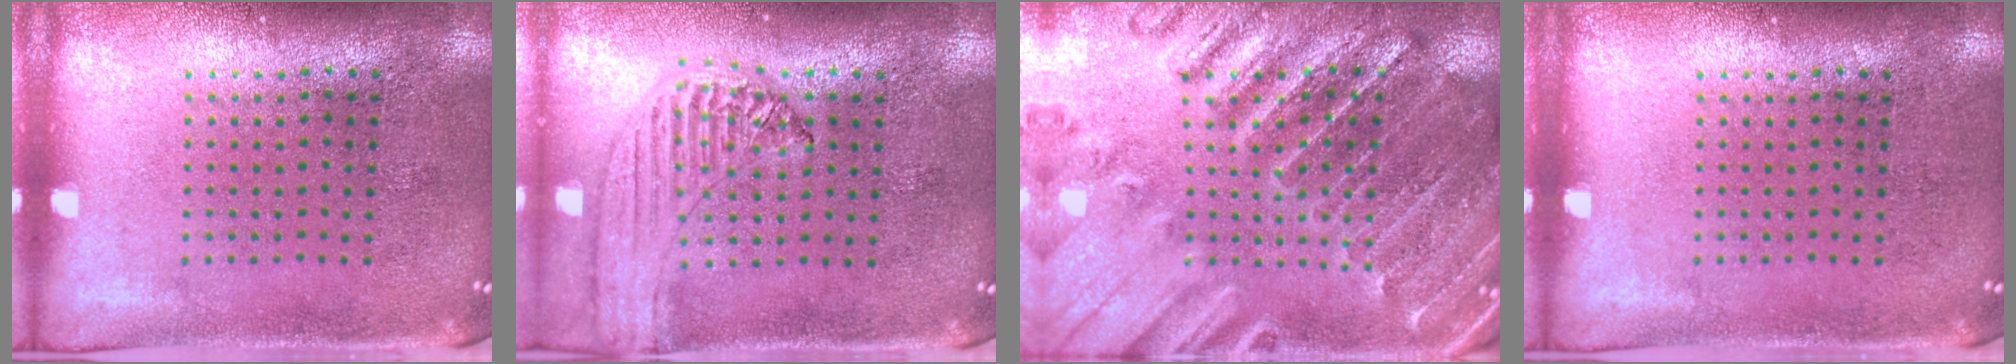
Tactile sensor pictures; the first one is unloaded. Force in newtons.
{"total": 1.2, "press": 1.2, "slide": 0.1}
{"total": 2.0, "press": 2.0, "slide": 0.1}
{"total": 0.0}